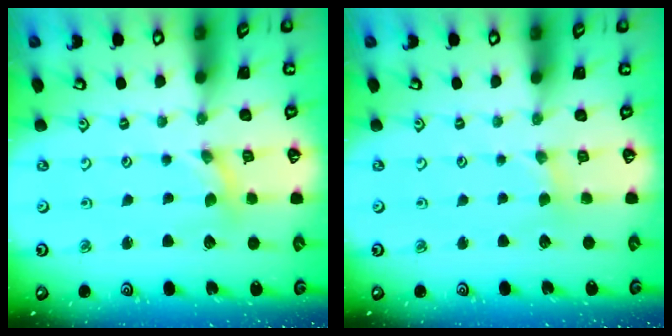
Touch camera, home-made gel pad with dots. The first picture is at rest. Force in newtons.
{"total": 1.3, "press": 1.2, "slide": 0.3}